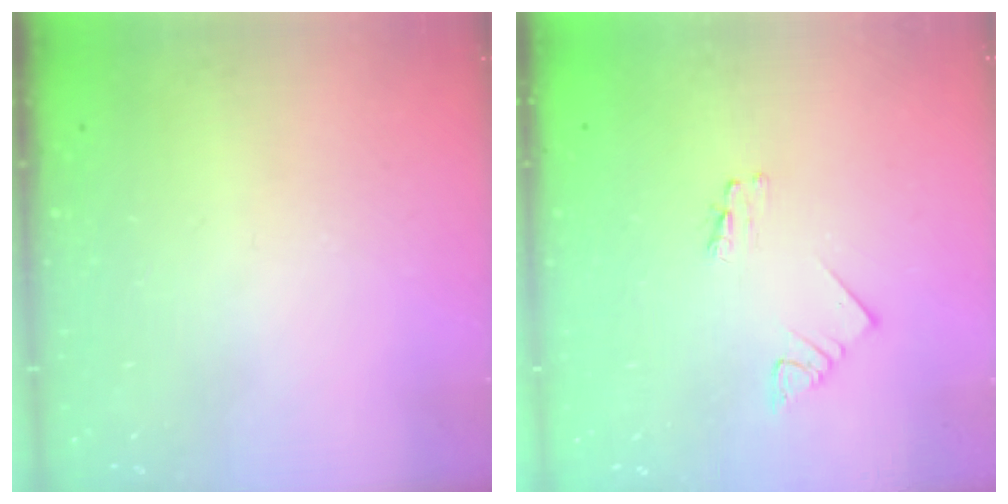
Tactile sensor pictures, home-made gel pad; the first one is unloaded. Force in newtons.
{"total": 1.2, "press": 1.2, "slide": 0.1}